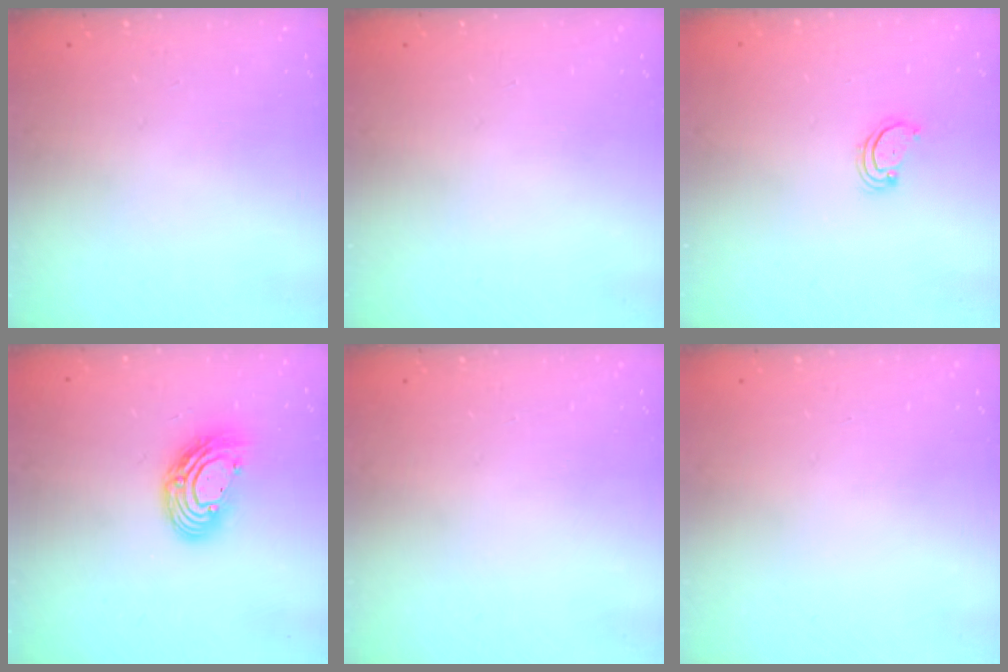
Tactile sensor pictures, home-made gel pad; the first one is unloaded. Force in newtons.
{"total": 0.0}
{"total": 2.5, "press": 2.5, "slide": 0.3}
{"total": 11.7, "press": 11.7, "slide": 0.9}
{"total": 0.0}
{"total": 0.0}